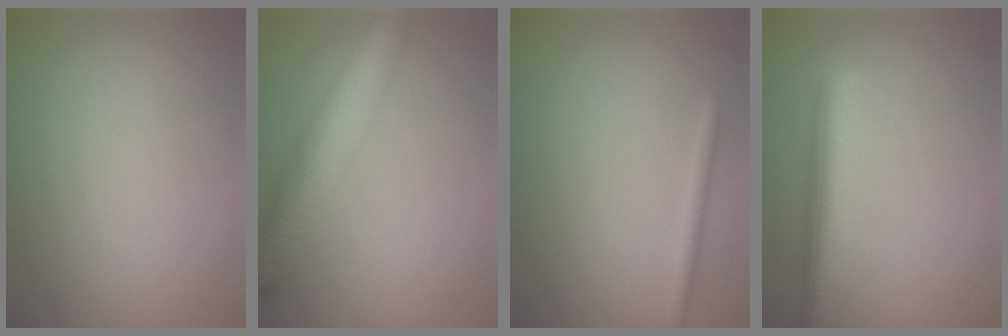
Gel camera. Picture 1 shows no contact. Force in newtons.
{"total": 8.6, "press": 8.6, "slide": 0.2}
{"total": 1.5, "press": 1.4, "slide": 0.1}
{"total": 6.2, "press": 6.1, "slide": 0.4}